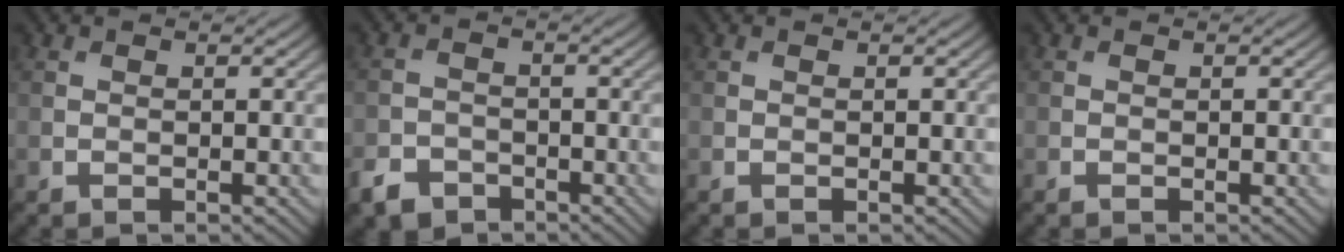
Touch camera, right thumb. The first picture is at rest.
{"total": 3.7, "force": [-2.7, 2.2, 1.1], "torque": [-0.025, -0.005, -0.059]}
{"total": 0.0}
{"total": 0.0}